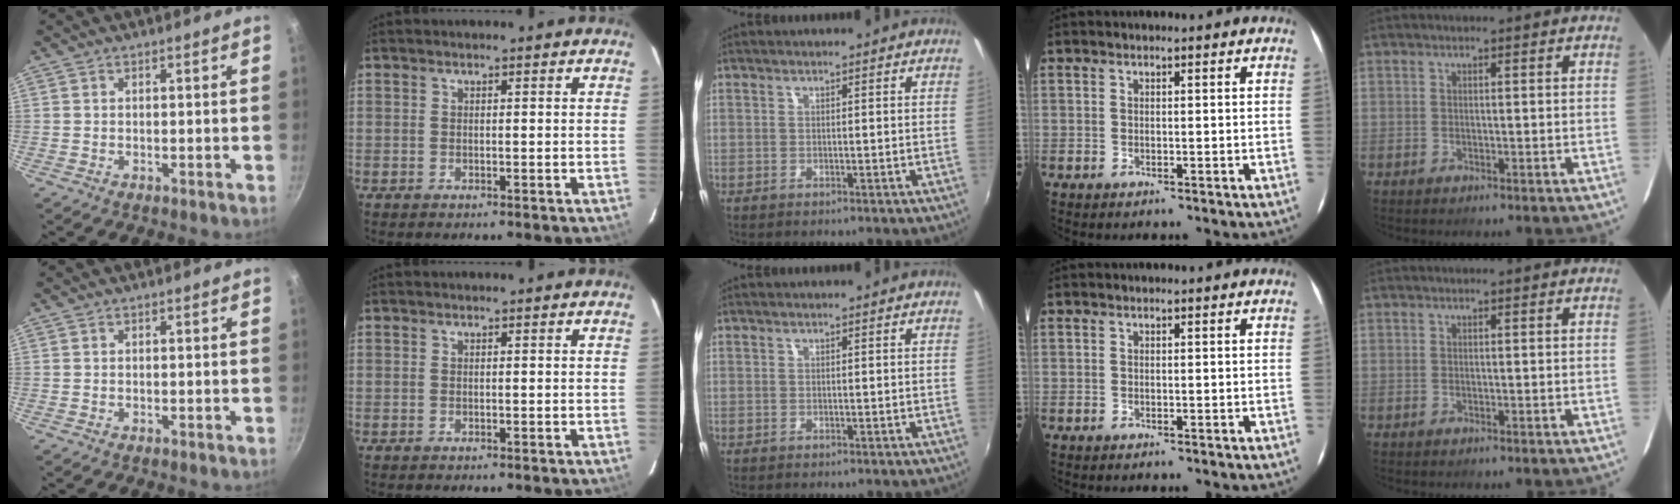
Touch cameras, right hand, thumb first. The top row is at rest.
{}